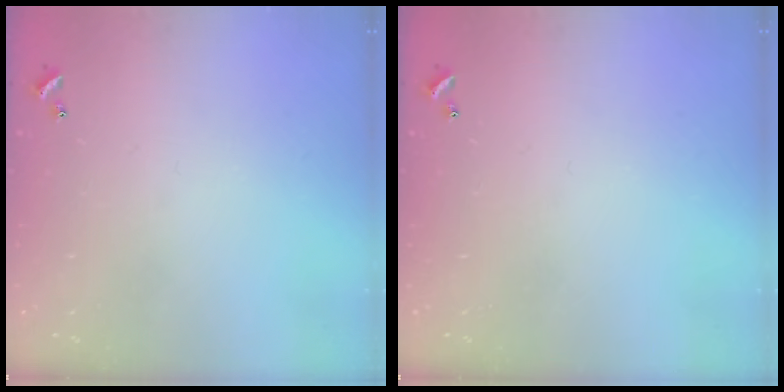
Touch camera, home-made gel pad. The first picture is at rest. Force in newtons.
{"total": 0.0}